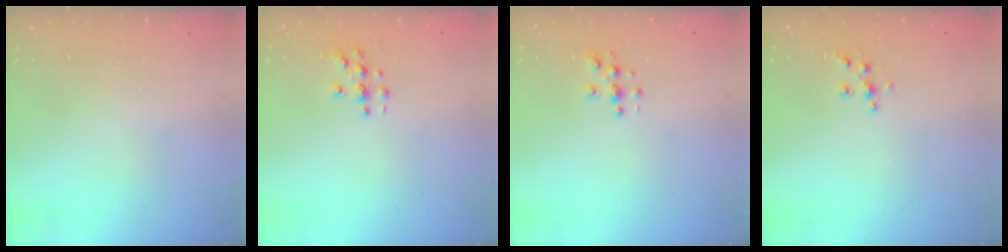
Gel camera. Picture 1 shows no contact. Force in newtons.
{"total": 3.2, "press": 3.2, "slide": 0.1}
{"total": 4.6, "press": 4.6, "slide": 0.4}
{"total": 6.1, "press": 6.1, "slide": 0.4}